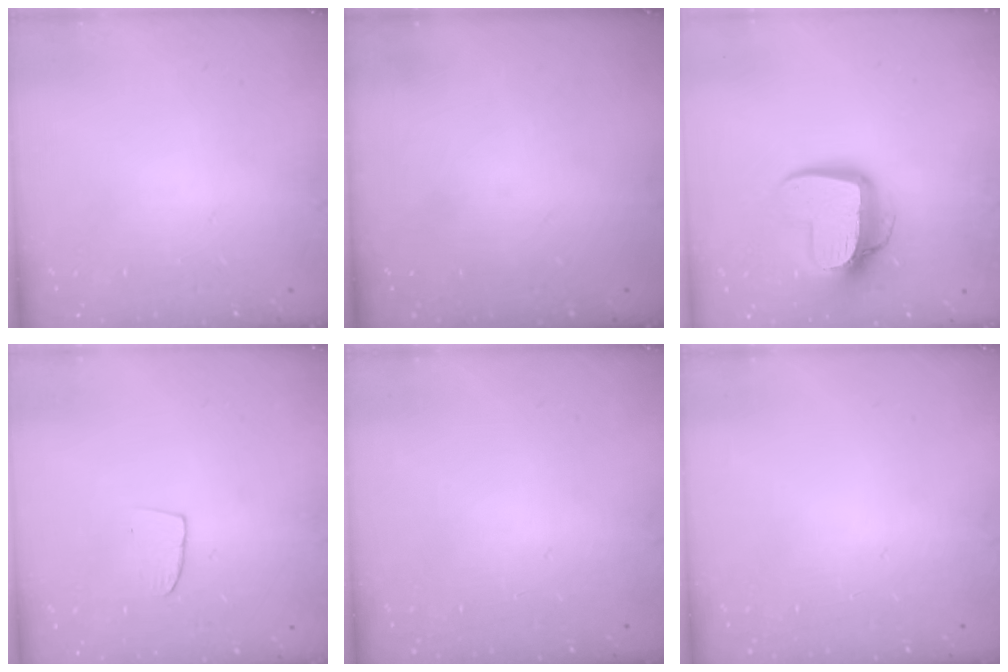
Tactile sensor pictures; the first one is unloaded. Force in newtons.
{"total": 0.0}
{"total": 14.1, "press": 14.0, "slide": 1.2}
{"total": 5.5, "press": 5.5, "slide": 0.4}
{"total": 0.0}
{"total": 0.0}